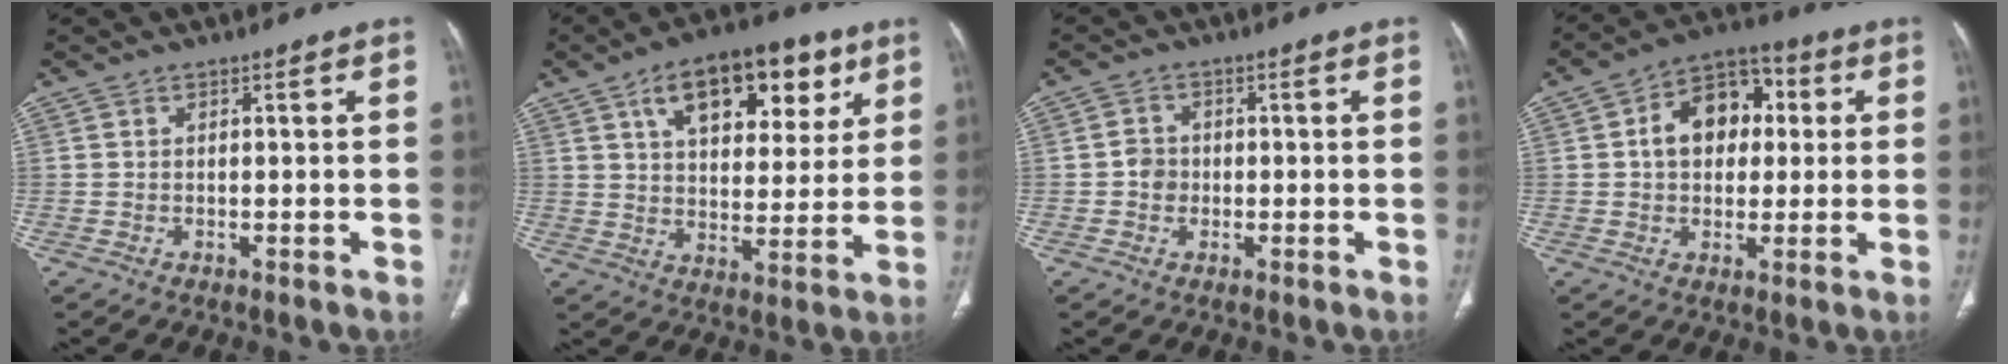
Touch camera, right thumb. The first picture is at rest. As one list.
[{"total": 19.7, "force": [9.5, 10.4, 13.8], "torque": [-0.167, -0.015, 0.151]}, {"total": 2.9, "force": [-0.4, 2.6, 1.2], "torque": [-0.009, 0.008, -0.011]}, {"total": 12.2, "force": [1.9, 8.8, 8.3], "torque": [-0.097, 0.022, 0.022]}]